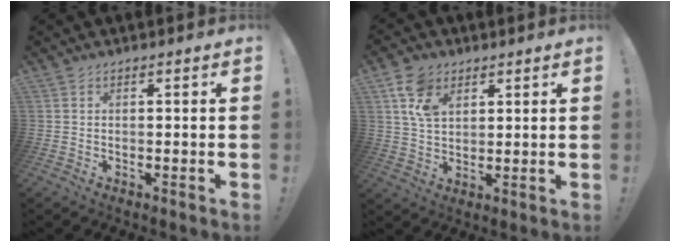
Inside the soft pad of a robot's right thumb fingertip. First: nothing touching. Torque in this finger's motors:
{"motor_torque": [0.50, 0.60, 0.35, 0.22, 0.01]}